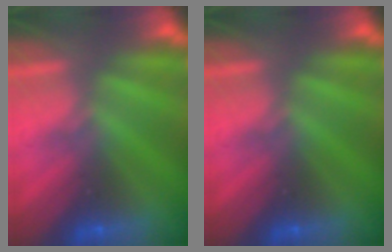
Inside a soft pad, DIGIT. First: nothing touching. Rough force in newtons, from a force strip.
{"total": 0.0}